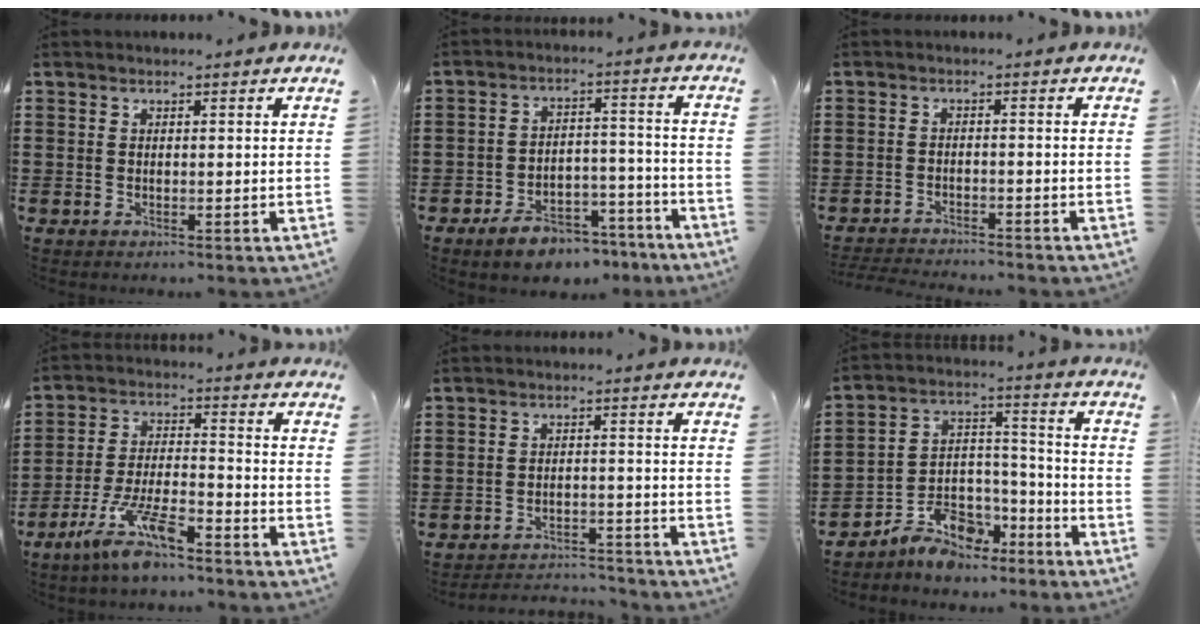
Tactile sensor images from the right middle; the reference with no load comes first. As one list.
[{"total": 6.3, "force": [-5.6, 2.1, 2.0], "torque": [-0.028, 0.025, -0.106]}, {"total": 2.7, "force": [-2.7, 0.1, 0.1], "torque": [-0.005, -0.001, -0.058]}, {"total": 9.5, "force": [-7.0, 1.6, 6.2], "torque": [-0.135, -0.005, -0.137]}, {"total": 3.5, "force": [-3.5, 0.4, 0.1], "torque": [-0.007, 0.003, -0.074]}, {"total": 8.4, "force": [-7.4, 3.5, 1.6], "torque": [-0.017, 0.031, -0.140]}]